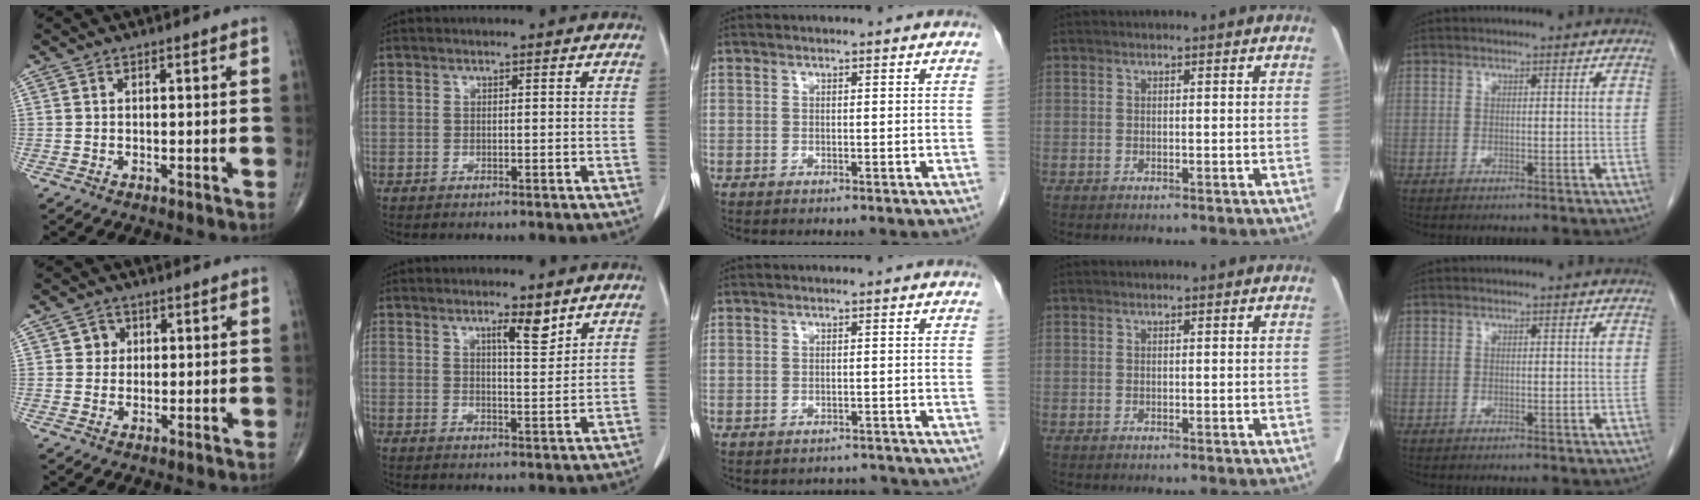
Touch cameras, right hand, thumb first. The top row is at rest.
{"thumb": {"total": 2.8, "force": [0.7, 2.7, 0.6], "torque": [0.010, 0.001, 0.005]}, "index": {"total": 4.2, "force": [2.8, 0.7, 3.0], "torque": [-0.049, -0.003, 0.046]}, "middle": {"total": 2.5, "force": [-2.4, 0.7, -0.7], "torque": [0.013, 0.004, -0.030]}}